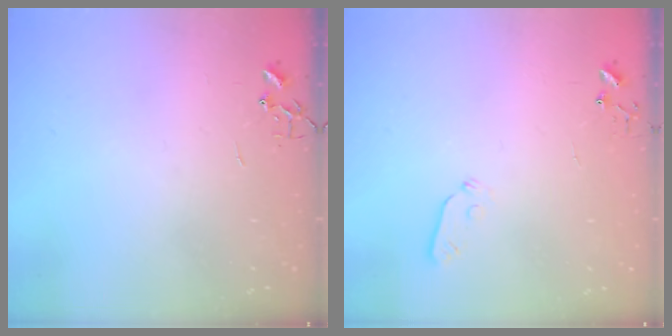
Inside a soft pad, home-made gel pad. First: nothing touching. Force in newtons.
{"total": 3.9, "press": 3.8, "slide": 0.8}